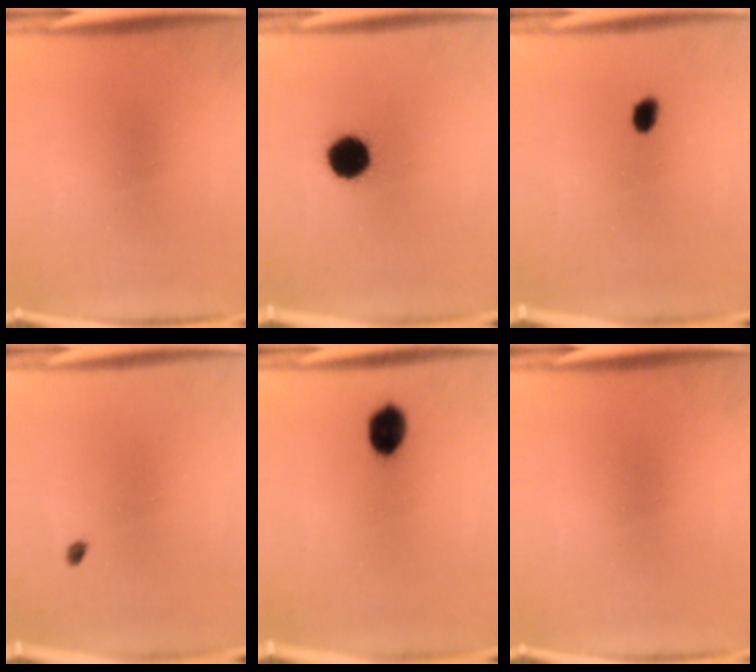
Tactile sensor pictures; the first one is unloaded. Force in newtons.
{"total": 10.5}
{"total": 1.8}
{"total": 1.6}
{"total": 6.1}
{"total": 0.0}